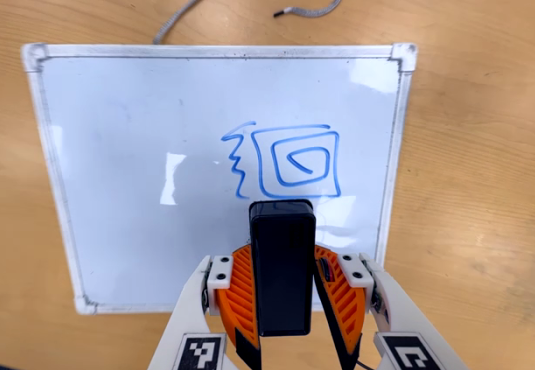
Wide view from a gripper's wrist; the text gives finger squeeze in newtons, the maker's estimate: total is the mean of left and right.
{"total": 4.5, "left": 4.4, "right": 4.5}